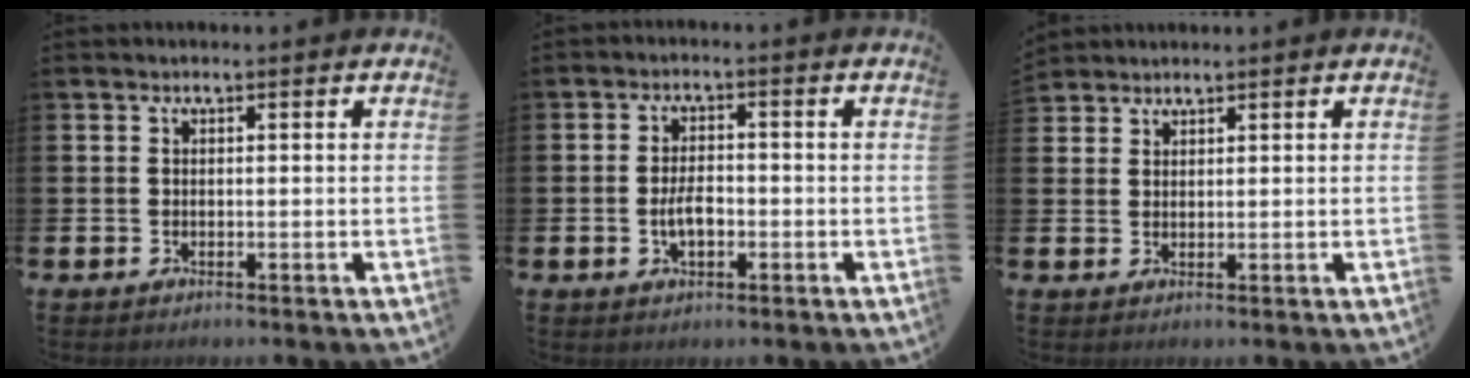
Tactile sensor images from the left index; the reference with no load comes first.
{"total": 3.6, "force": [-0.7, 1.8, 3.0], "torque": [-0.043, 0.000, -0.016]}
{"total": 2.2, "force": [2.1, 0.5, -0.3], "torque": [0.009, -0.005, 0.040]}